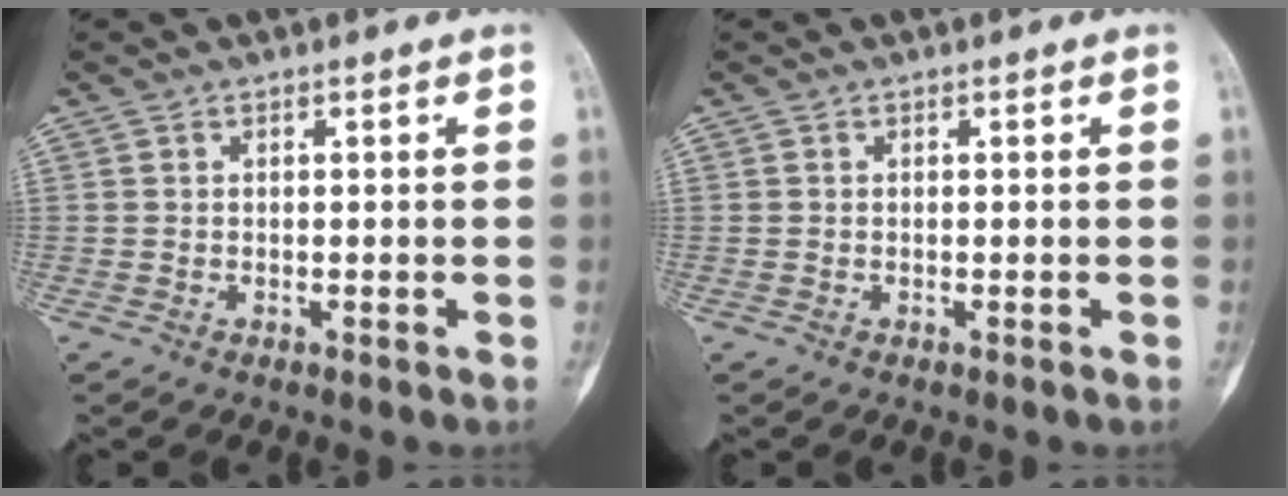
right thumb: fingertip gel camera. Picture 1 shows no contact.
{"total": 0.0}